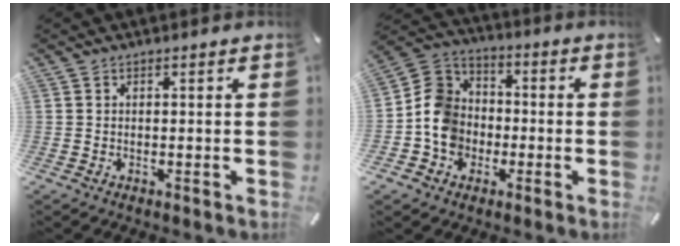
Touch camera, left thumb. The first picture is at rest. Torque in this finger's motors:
{"motor_torque": [0.15, 1.71, 0.36, -0.17, 0.09]}